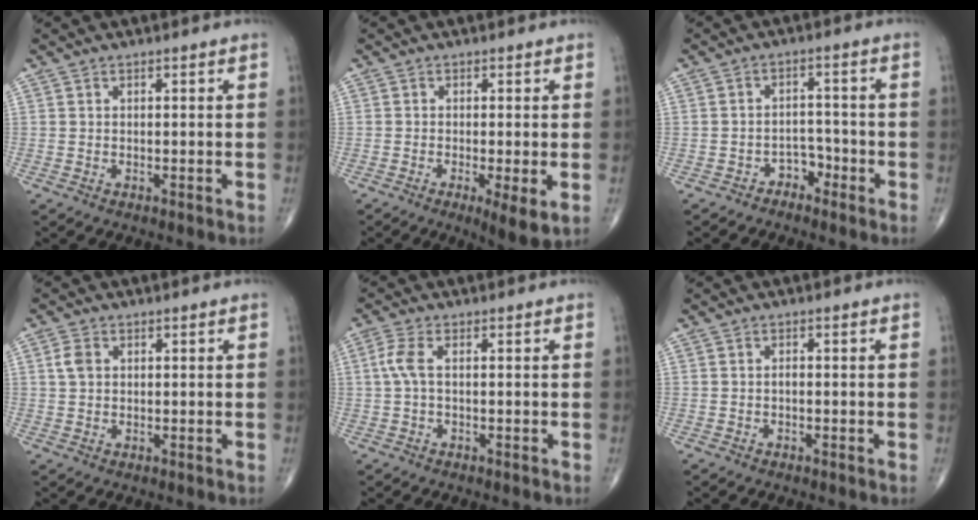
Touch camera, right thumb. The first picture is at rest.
{"total": 5.4, "force": [-1.5, 1.0, 5.1], "torque": [-0.088, -0.018, -0.028]}
{"total": 3.4, "force": [-2.4, 2.2, 0.8], "torque": [0.008, 0.025, -0.042]}
{"total": 2.7, "force": [0.7, 1.7, 1.9], "torque": [-0.046, 0.006, 0.014]}
{"total": 3.5, "force": [0.2, 1.3, 3.3], "torque": [-0.092, 0.007, 0.000]}
{"total": 0.6, "force": [-0.3, 0.3, 0.4], "torque": [-0.004, 0.001, -0.008]}